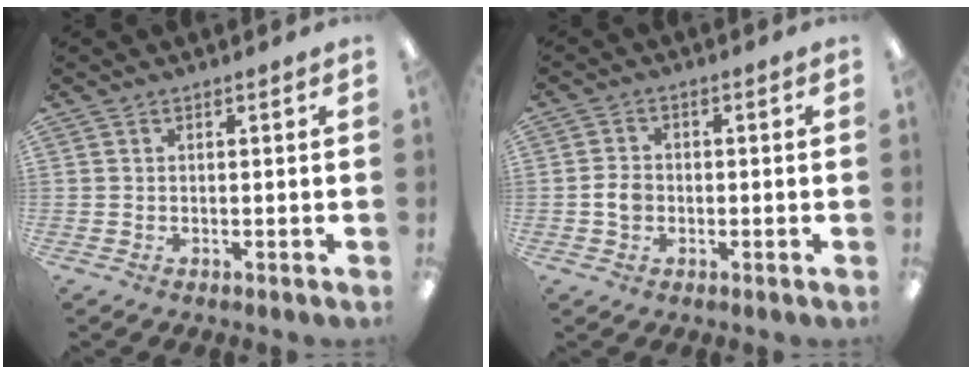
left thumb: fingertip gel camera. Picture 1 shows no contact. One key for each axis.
{"total": 3.8, "fx": -0.6, "fy": 3.0, "fz": 2.4, "tx": -0.041, "ty": 0.008, "tz": -0.012}